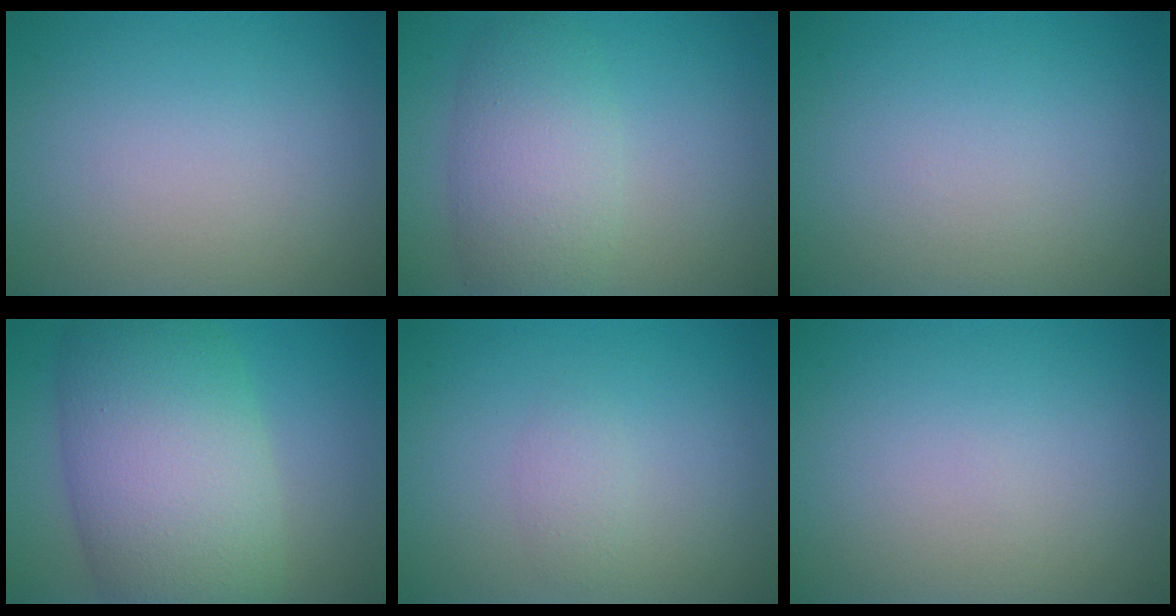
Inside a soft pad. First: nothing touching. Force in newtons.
{"total": 5.3, "press": 5.3, "slide": 0.1}
{"total": 0.0}
{"total": 12.0, "press": 12.0, "slide": 0.5}
{"total": 1.2, "press": 1.2, "slide": 0.0}
{"total": 0.0}